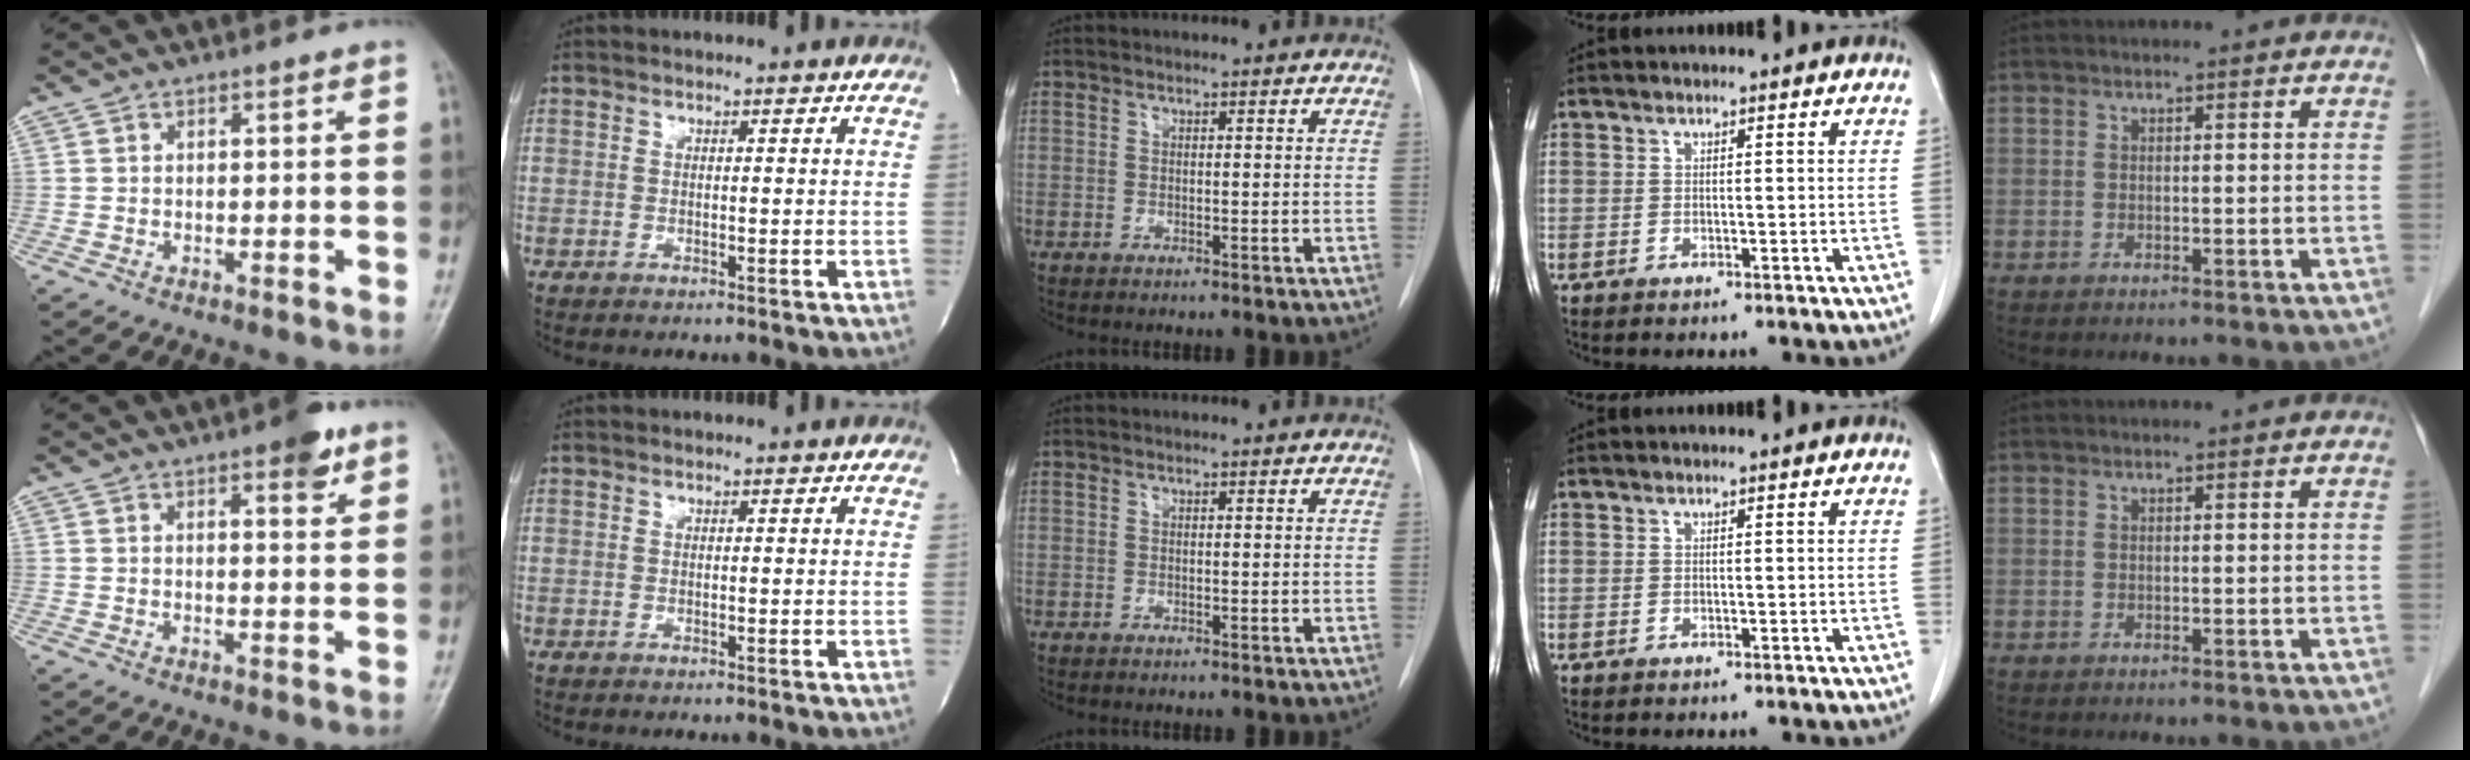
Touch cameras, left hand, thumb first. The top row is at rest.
{"thumb": {"total": 5.1, "force": [3.1, 1.6, 3.7], "torque": [-0.039, -0.013, 0.037]}}